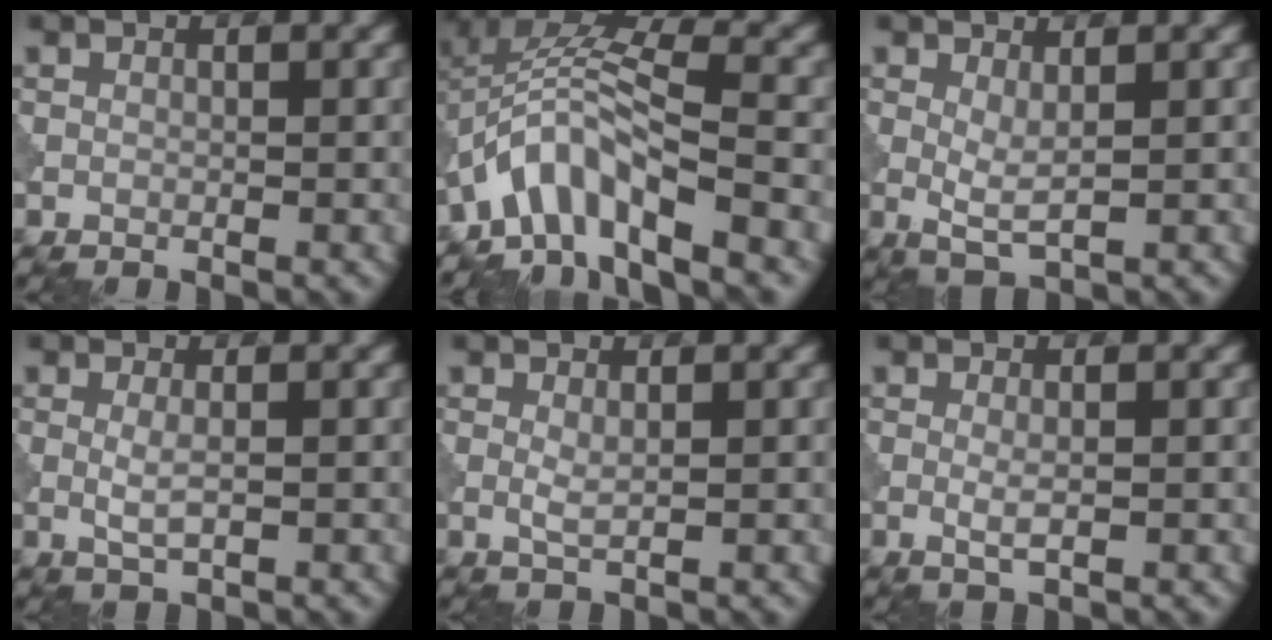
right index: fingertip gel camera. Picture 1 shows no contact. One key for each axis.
{"total": 7.5, "fx": -3.9, "fy": 2.7, "fz": 5.9, "tx": -0.098, "ty": 0.011, "tz": -0.086}
{"total": 2.2, "fx": 0.5, "fy": 0.5, "fz": 2.1, "tx": -0.044, "ty": -0.005, "tz": 0.012}
{"total": 1.6, "fx": 0.0, "fy": 0.3, "fz": 1.6, "tx": -0.037, "ty": -0.001, "tz": 0.001}
{"total": 1.2, "fx": 0.2, "fy": 0.2, "fz": 1.2, "tx": -0.026, "ty": 0.000, "tz": 0.003}
{"total": 1.4, "fx": -0.1, "fy": 0.3, "fz": 1.4, "tx": -0.030, "ty": -0.003, "tz": -0.003}